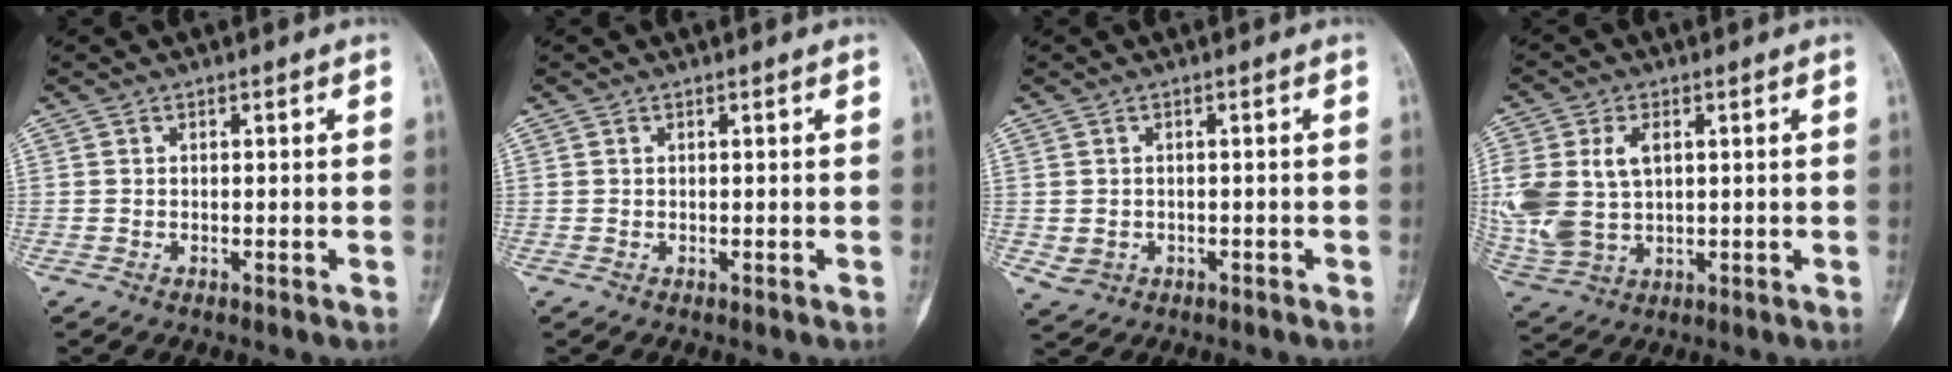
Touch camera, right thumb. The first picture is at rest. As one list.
[{"total": 0.0}, {"total": 2.8, "force": [-0.7, 2.4, 1.2], "torque": [-0.021, 0.007, 0.001]}, {"total": 14.6, "force": [2.2, 9.8, 10.6], "torque": [-0.252, -0.001, 0.056]}]